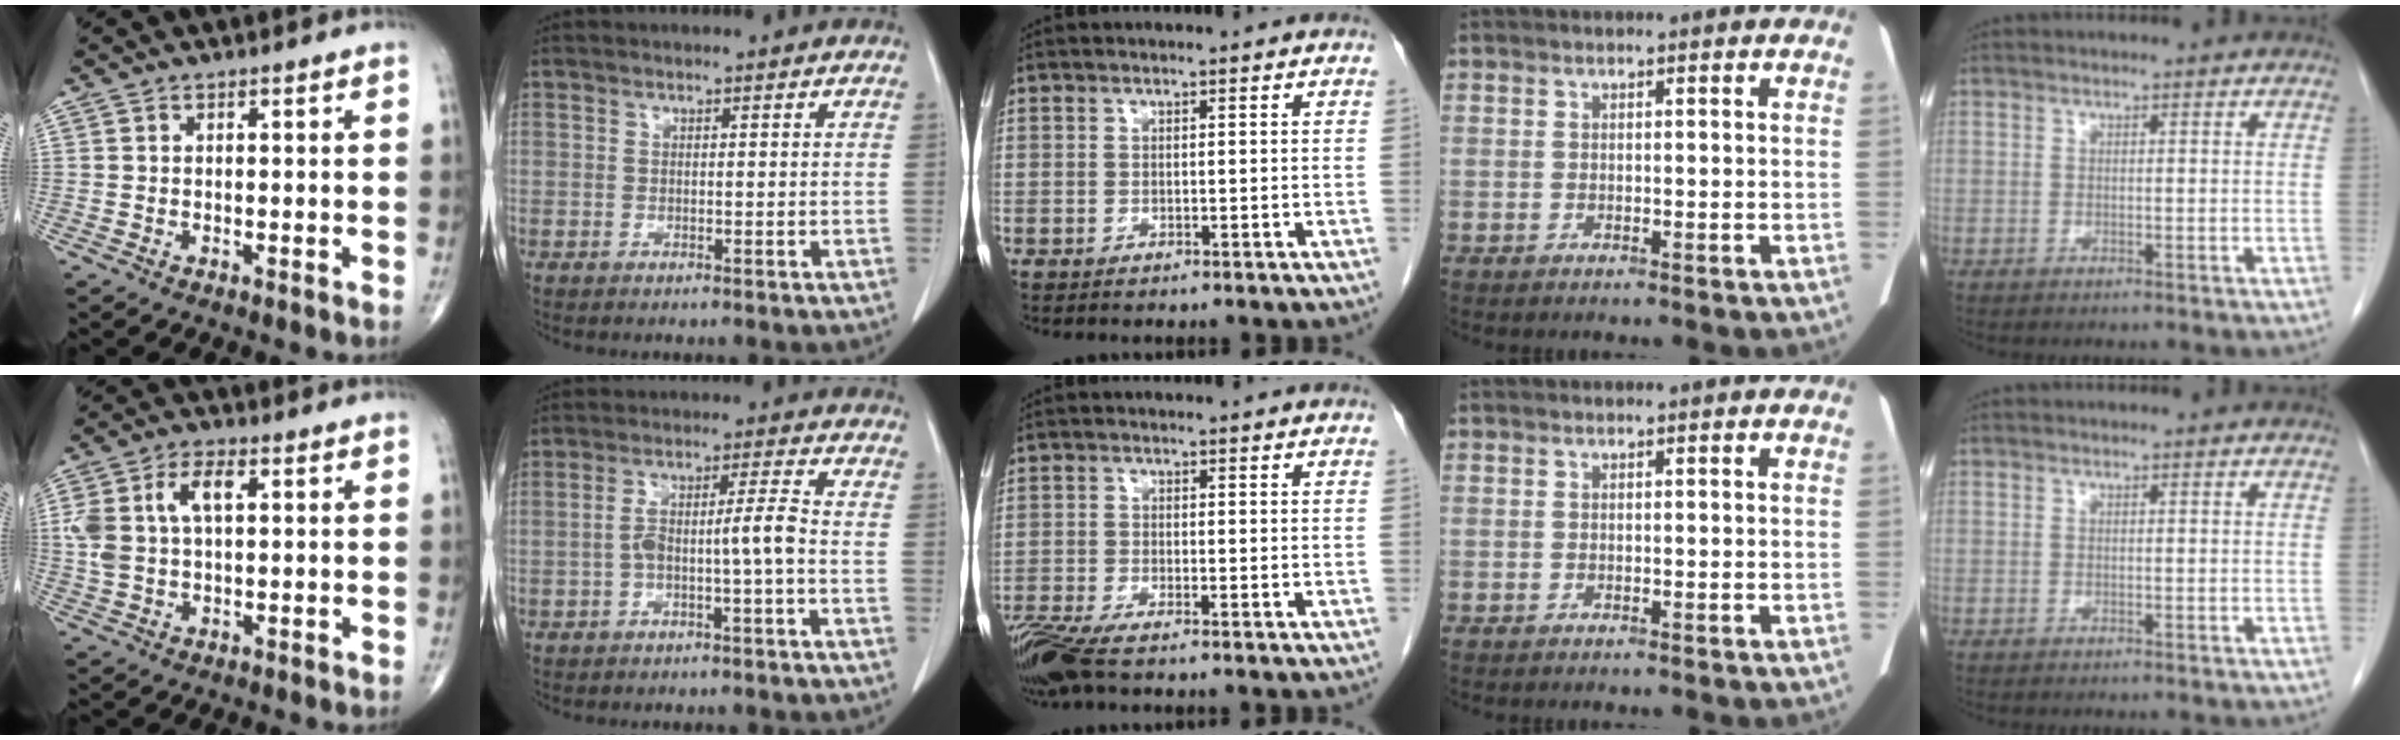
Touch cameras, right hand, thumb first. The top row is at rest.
{"thumb": {"total": 8.9, "force": [2.0, 4.8, 7.2], "torque": [-0.155, 0.019, 0.041]}, "index": {"total": 5.1, "force": [-1.6, -0.3, 4.8], "torque": [-0.089, 0.024, -0.020]}, "middle": {"total": 6.2, "force": [-4.7, 0.6, 3.9], "torque": [-0.079, -0.019, -0.091]}}